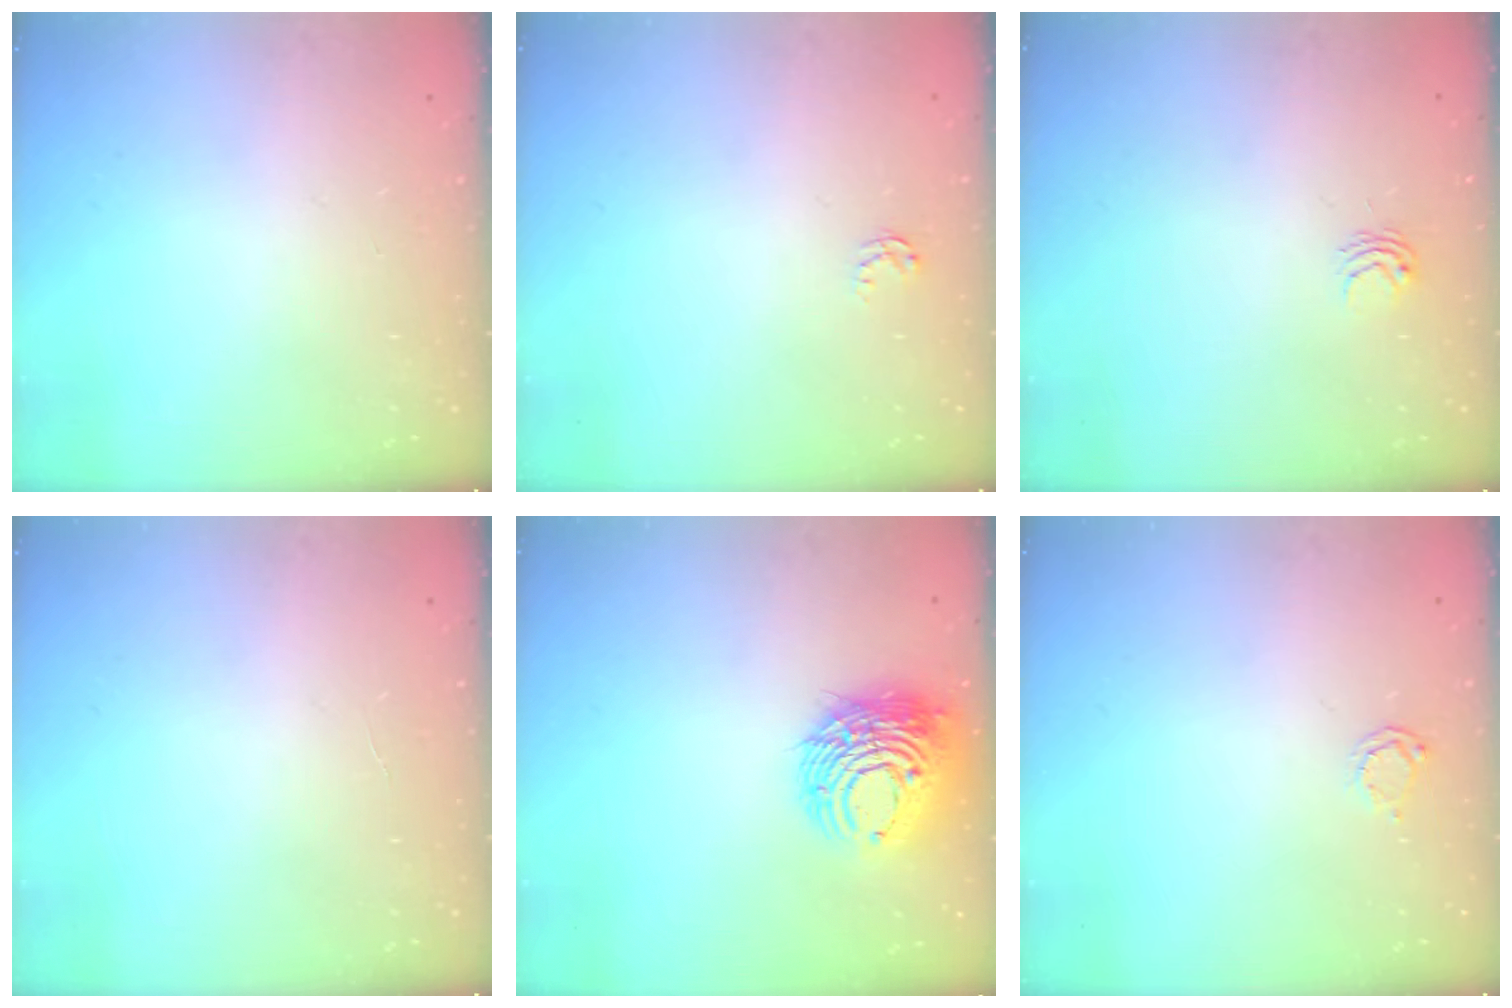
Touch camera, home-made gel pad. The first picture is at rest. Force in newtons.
{"total": 2.6, "press": 2.6, "slide": 0.4}
{"total": 2.9, "press": 2.9, "slide": 0.2}
{"total": 1.3, "press": 1.3, "slide": 0.1}
{"total": 12.7, "press": 12.6, "slide": 1.6}
{"total": 2.7, "press": 2.7, "slide": 0.4}